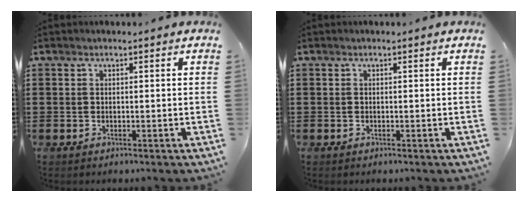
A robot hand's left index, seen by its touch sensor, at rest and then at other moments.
{"total": 0.0}